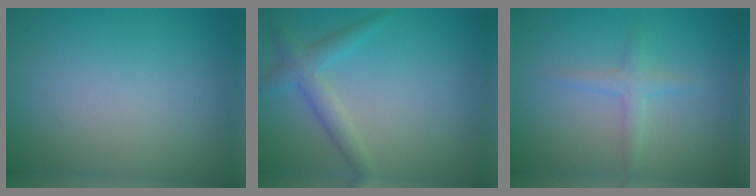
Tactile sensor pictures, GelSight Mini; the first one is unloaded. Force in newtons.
{"total": 2.7, "press": 2.7, "slide": 0.1}
{"total": 1.6, "press": 1.6, "slide": 0.1}